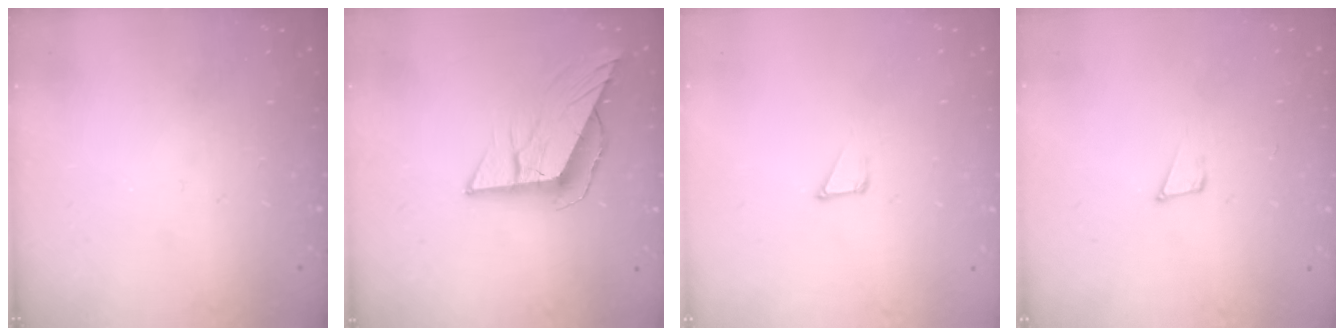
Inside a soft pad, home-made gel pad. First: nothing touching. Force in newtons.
{"total": 8.7, "press": 8.7, "slide": 0.3}
{"total": 1.2, "press": 1.2, "slide": 0.0}
{"total": 4.6, "press": 4.5, "slide": 0.8}